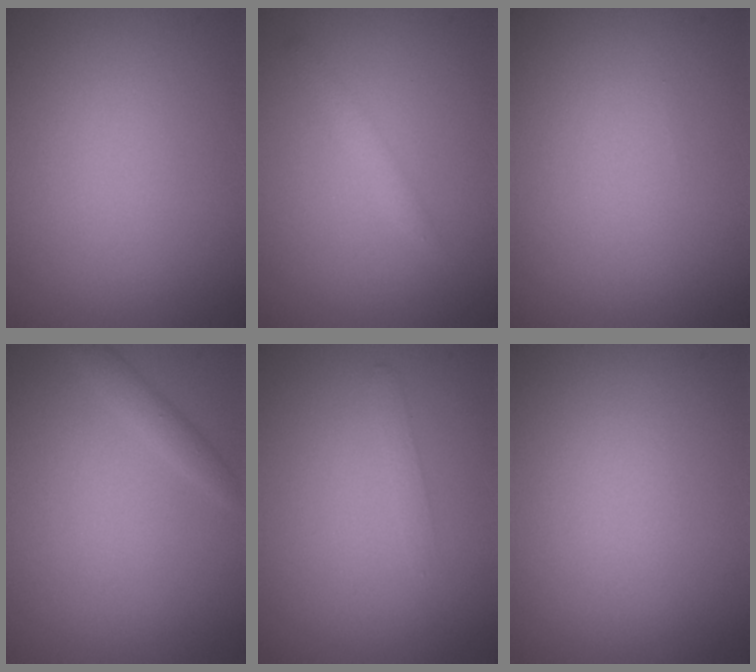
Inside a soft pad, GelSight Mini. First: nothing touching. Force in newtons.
{"total": 1.3, "press": 1.3, "slide": 0.0}
{"total": 0.0}
{"total": 1.3, "press": 1.3, "slide": 0.1}
{"total": 0.8, "press": 0.8, "slide": 0.0}
{"total": 0.0}